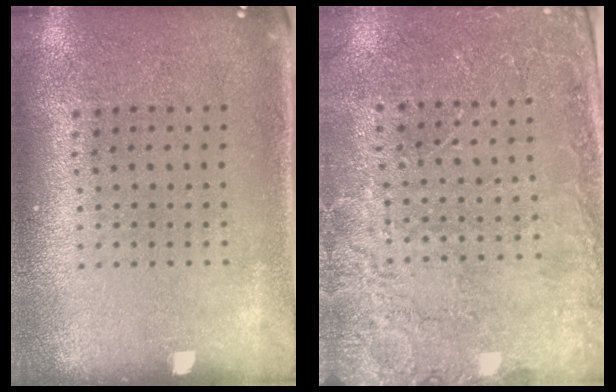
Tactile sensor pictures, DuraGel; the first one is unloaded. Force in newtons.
{"total": 2.5, "press": 2.5, "slide": 0.5}